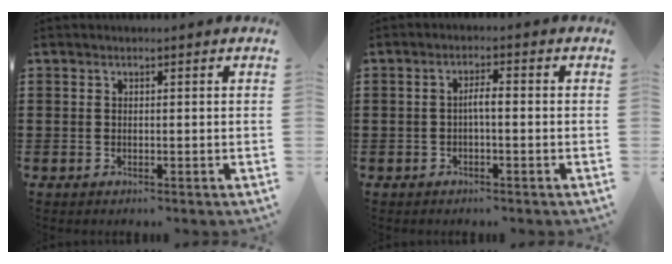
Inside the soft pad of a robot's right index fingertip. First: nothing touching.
{"total": 2.2, "force": [-0.5, 0.4, 2.1], "torque": [-0.040, 0.003, -0.010]}